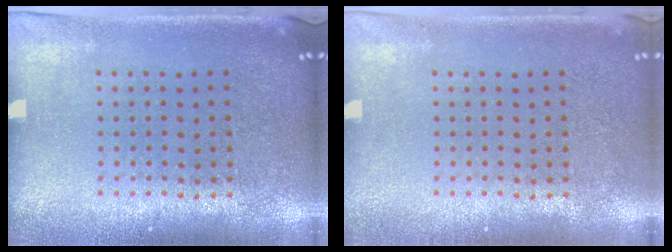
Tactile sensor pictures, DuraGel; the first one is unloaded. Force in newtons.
{"total": 0.7, "press": 0.6, "slide": 0.3}